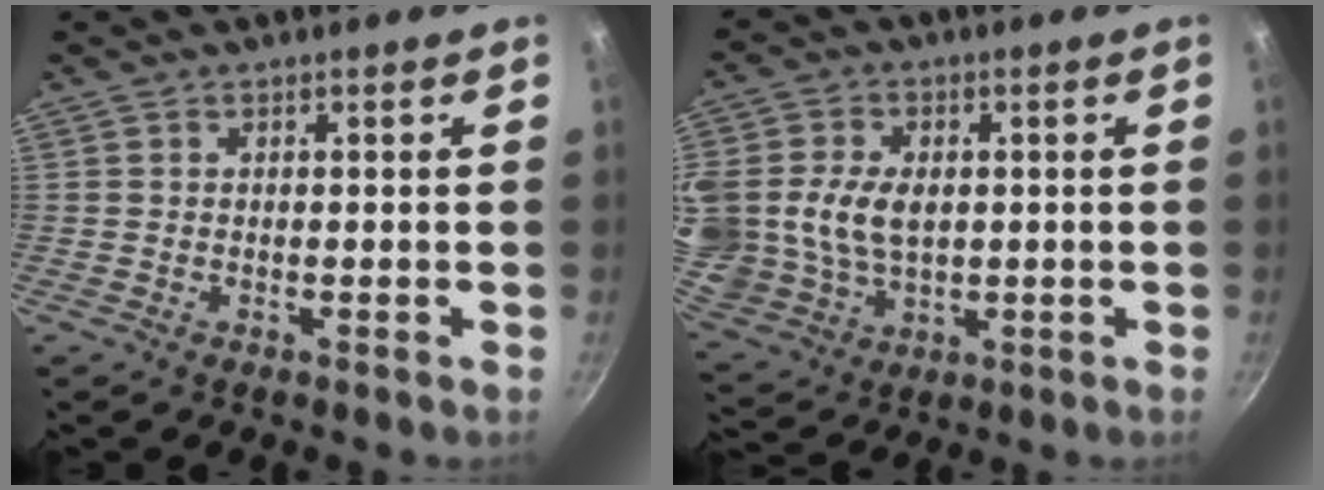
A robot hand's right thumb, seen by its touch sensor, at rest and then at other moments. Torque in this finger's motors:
{"motor_torque": [1.04, 1.05, 0.48, -0.40, 0.20]}